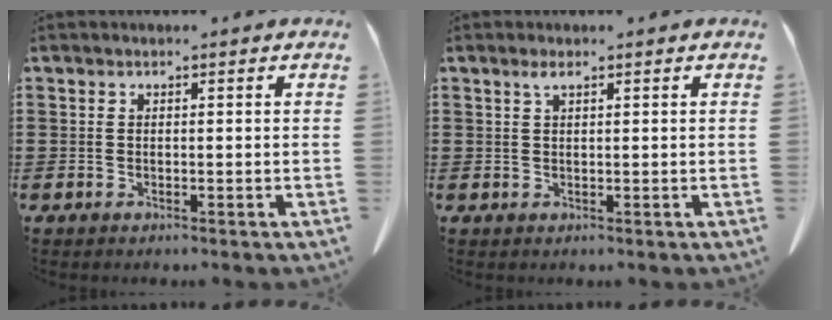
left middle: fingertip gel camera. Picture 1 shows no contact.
{"total": 1.3, "force": [0.6, 0.3, 1.1], "torque": [-0.023, 0.002, 0.008]}